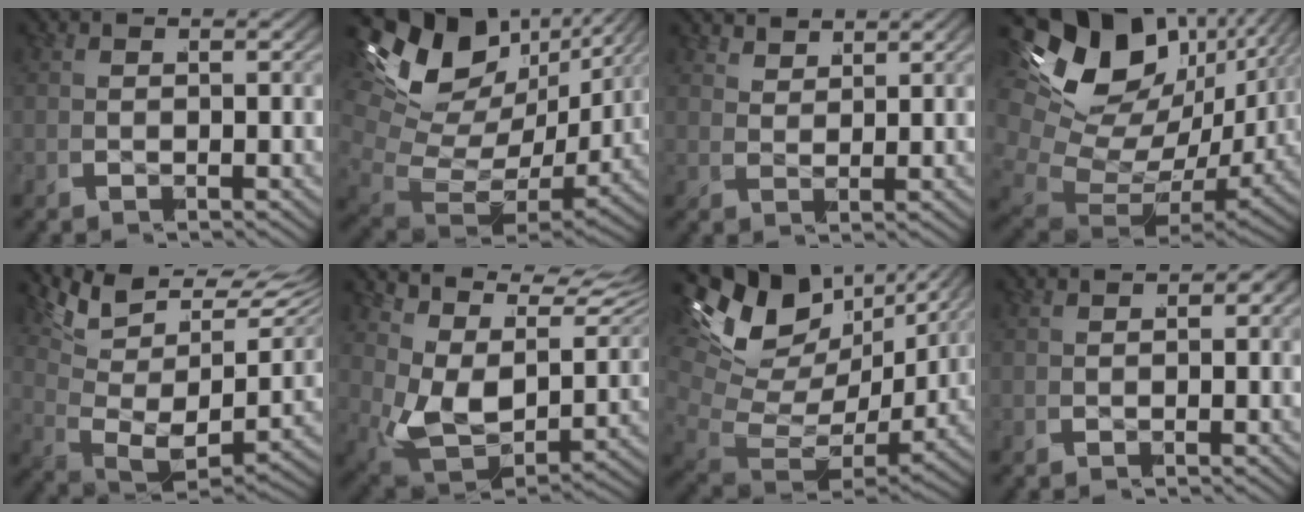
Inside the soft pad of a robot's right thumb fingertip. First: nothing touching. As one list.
[{"total": 11.5, "force": [1.0, 7.8, 8.3], "torque": [-0.183, -0.033, 0.023]}, {"total": 2.2, "force": [2.1, -0.2, -0.3], "torque": [0.010, 0.006, 0.042]}, {"total": 15.0, "force": [0.1, 10.6, 10.6], "torque": [-0.208, -0.041, 0.005]}, {"total": 12.0, "force": [3.5, 7.5, 8.7], "torque": [-0.171, -0.017, 0.053]}, {"total": 10.5, "force": [3.3, 6.7, 7.4], "torque": [-0.148, -0.020, 0.052]}, {"total": 10.2, "force": [1.2, 6.9, 7.5], "torque": [-0.171, -0.031, 0.029]}, {"total": 1.9, "force": [0.3, 1.2, 1.4], "torque": [-0.004, 0.003, 0.000]}]